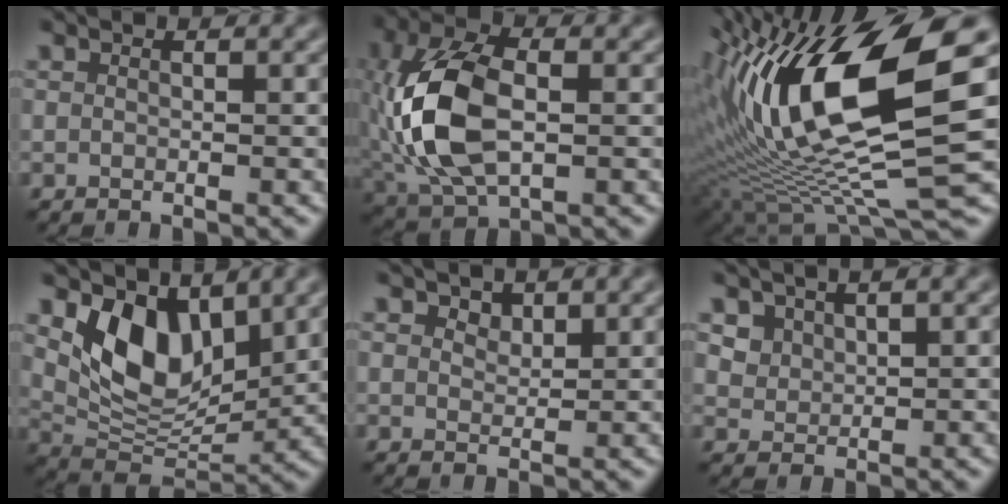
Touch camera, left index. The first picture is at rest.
{"total": 10.1, "force": [-1.0, 5.9, 8.2], "torque": [-0.187, 0.004, -0.024]}
{"total": 15.2, "force": [3.1, 4.7, 14.1], "torque": [-0.274, -0.002, 0.061]}
{"total": 7.1, "force": [3.2, 4.1, 4.8], "torque": [-0.092, -0.019, 0.056]}
{"total": 1.4, "force": [1.1, 0.7, 0.5], "torque": [-0.009, -0.003, 0.018]}
{"total": 2.2, "force": [1.5, 1.4, 0.9], "torque": [-0.026, -0.005, 0.035]}